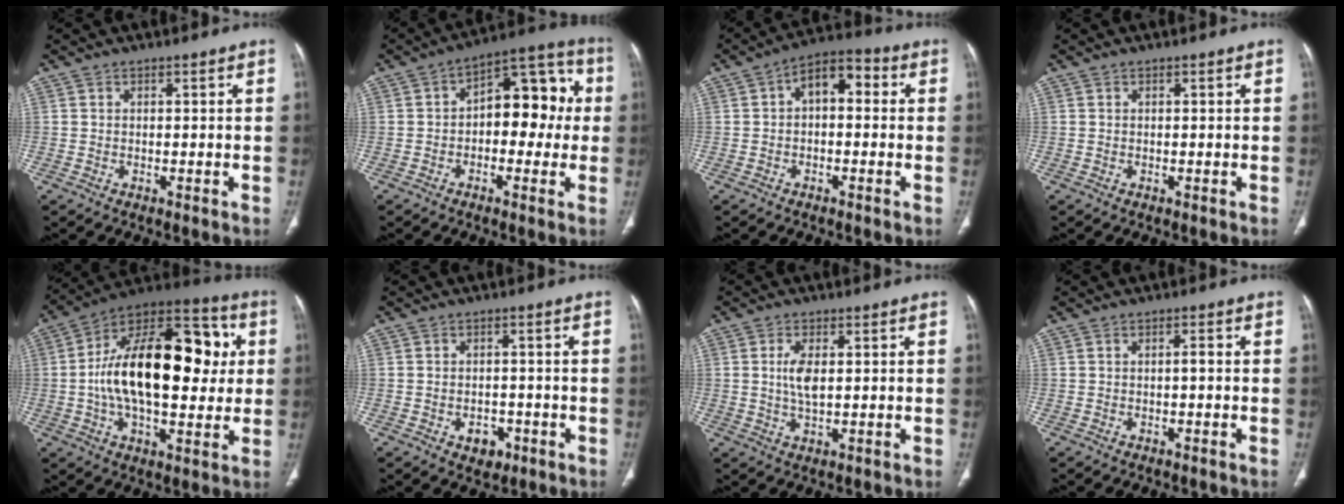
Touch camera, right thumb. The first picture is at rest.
{"total": 13.4, "force": [0.4, 8.0, 10.8], "torque": [-0.098, 0.046, -0.008]}
{"total": 7.4, "force": [0.7, 4.4, 5.9], "torque": [-0.070, 0.029, -0.003]}
{"total": 0.0}
{"total": 27.8, "force": [2.5, 14.4, 23.7], "torque": [-0.362, 0.027, 0.031]}
{"total": 4.0, "force": [-1.7, 3.0, 2.0], "torque": [-0.012, 0.011, -0.016]}
{"total": 4.5, "force": [0.6, 1.9, 4.0], "torque": [-0.086, -0.004, 0.016]}
{"total": 1.0, "force": [-0.2, 0.3, 1.0], "torque": [-0.017, 0.002, -0.004]}